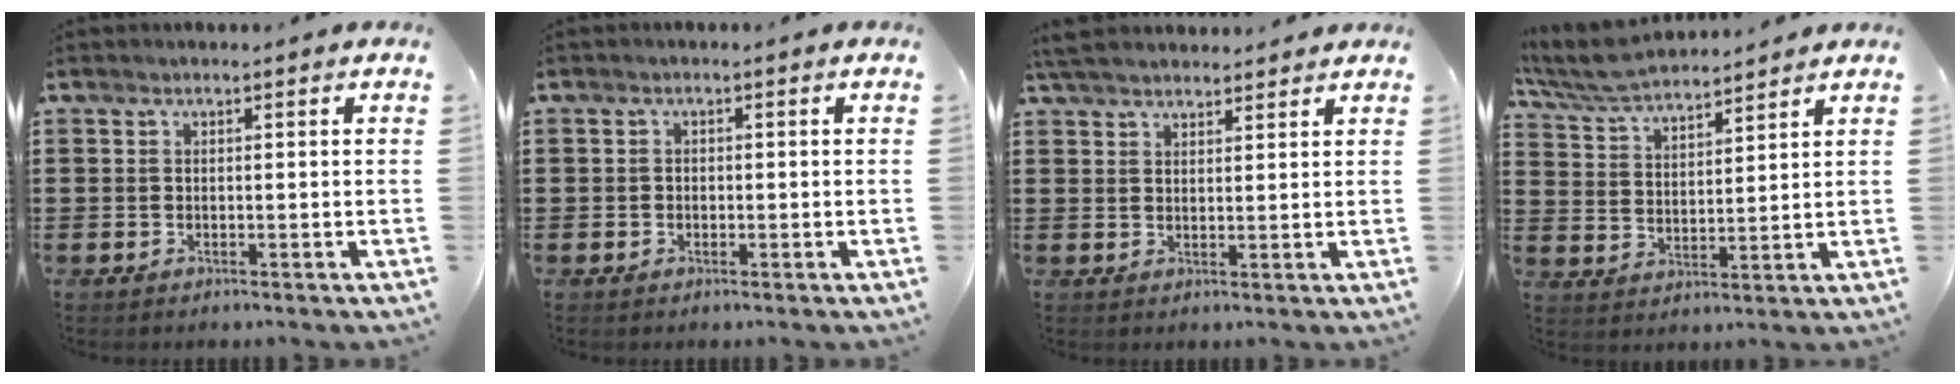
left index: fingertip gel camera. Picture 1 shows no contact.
{"total": 0.8, "force": [-0.3, 0.7, 0.2], "torque": [-0.007, 0.002, -0.007]}
{"total": 3.9, "force": [3.7, 0.8, 1.2], "torque": [-0.034, -0.001, 0.070]}
{"total": 6.7, "force": [6.3, 0.8, 2.2], "torque": [-0.067, -0.022, 0.114]}